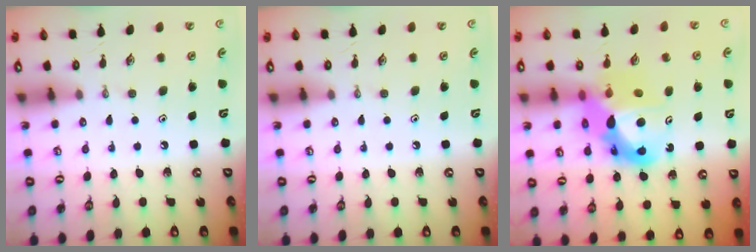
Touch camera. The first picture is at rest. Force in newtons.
{"total": 0.0}
{"total": 16.3, "press": 16.2, "slide": 1.3}